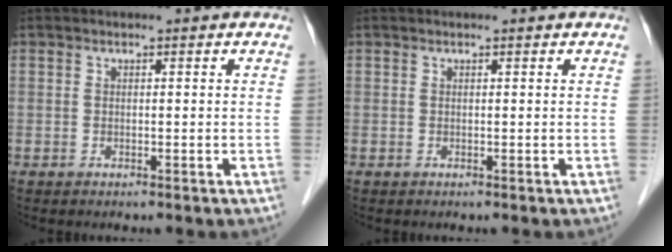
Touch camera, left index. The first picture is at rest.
{"total": 0.0}